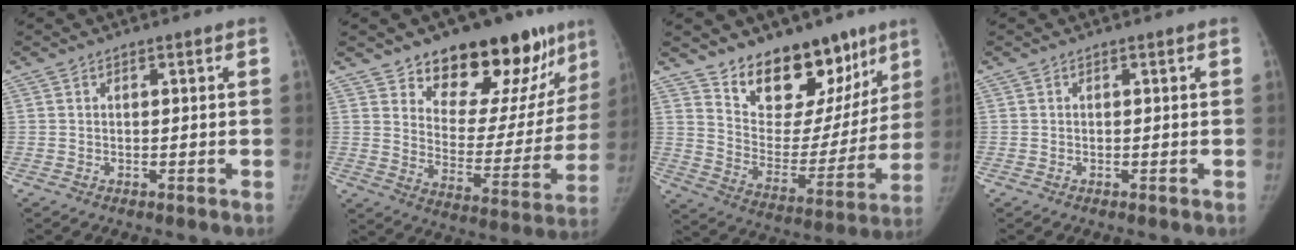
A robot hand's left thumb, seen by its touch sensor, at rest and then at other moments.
{"total": 22.7, "force": [15.5, 10.7, 12.6], "torque": [-0.120, -0.093, 0.226]}
{"total": 20.6, "force": [14.6, 11.0, 9.5], "torque": [-0.069, -0.092, 0.231]}
{"total": 0.0}